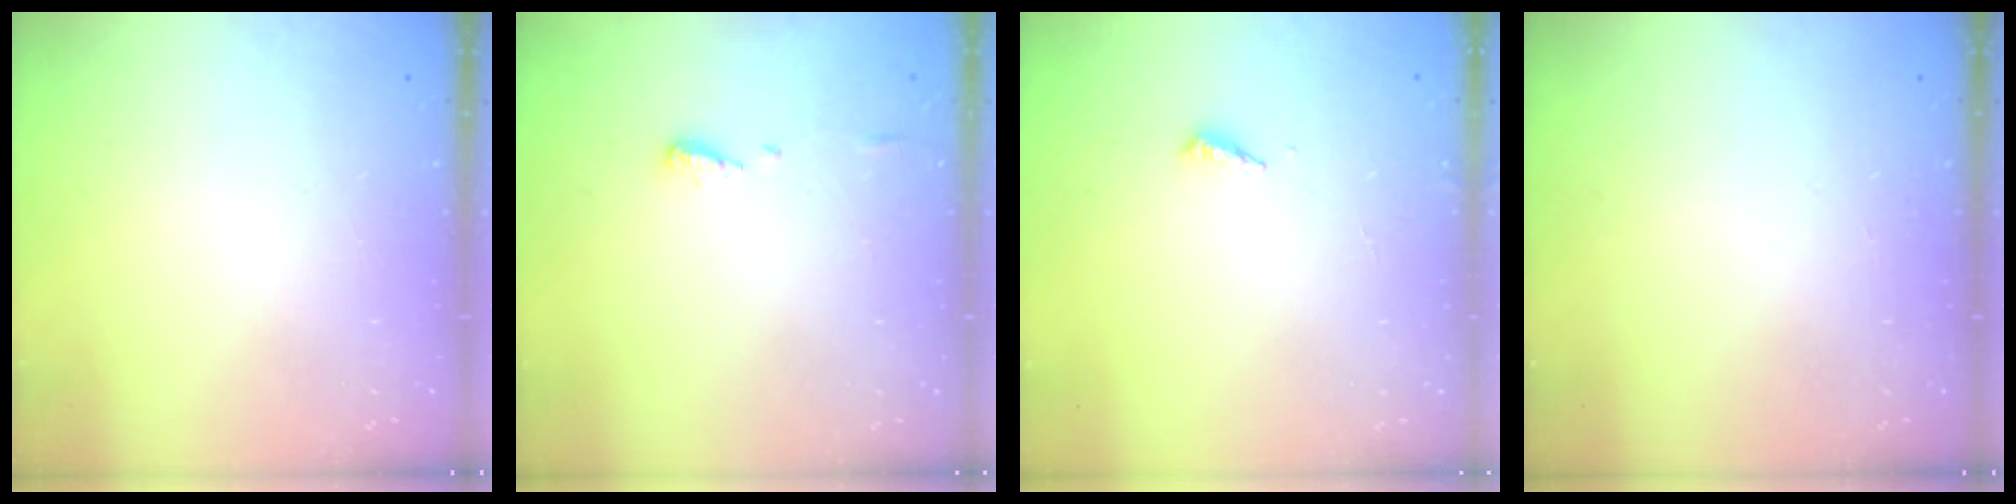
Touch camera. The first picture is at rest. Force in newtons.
{"total": 4.9, "press": 4.9, "slide": 0.6}
{"total": 2.0, "press": 2.0, "slide": 0.2}
{"total": 0.0}